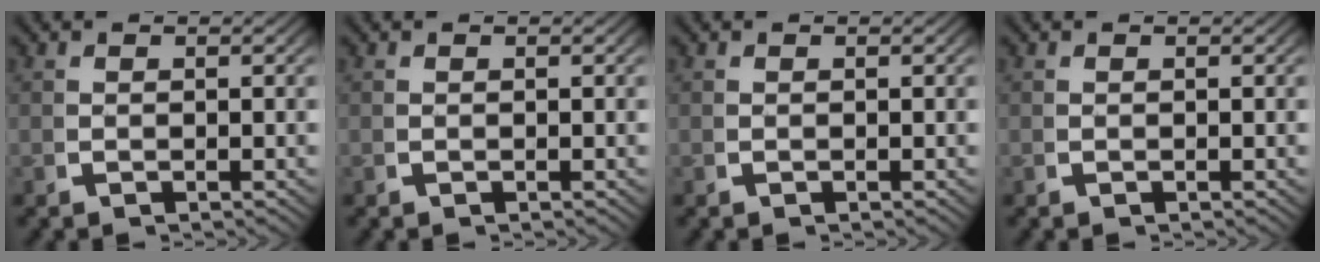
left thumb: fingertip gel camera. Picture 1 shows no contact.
{"total": 0.0}
{"total": 0.0}
{"total": 0.0}